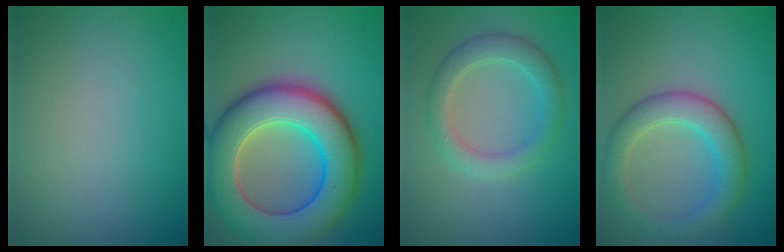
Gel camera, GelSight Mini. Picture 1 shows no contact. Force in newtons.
{"total": 12.0, "press": 12.0, "slide": 0.7}
{"total": 3.3, "press": 3.3, "slide": 0.0}
{"total": 4.5, "press": 4.5, "slide": 0.2}